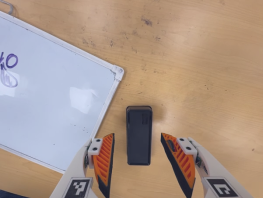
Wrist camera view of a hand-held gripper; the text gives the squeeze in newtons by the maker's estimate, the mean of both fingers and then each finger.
{"total": 0.0}